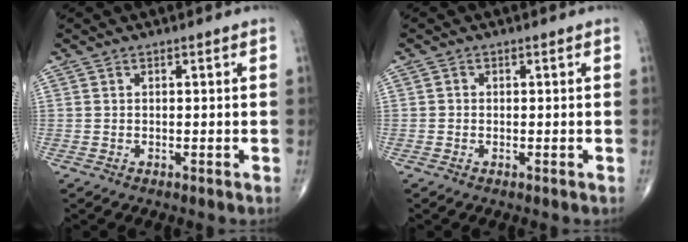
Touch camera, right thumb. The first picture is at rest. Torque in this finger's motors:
{"motor_torque": [-0.29, 0.08, -0.14, -0.07, 0.02]}